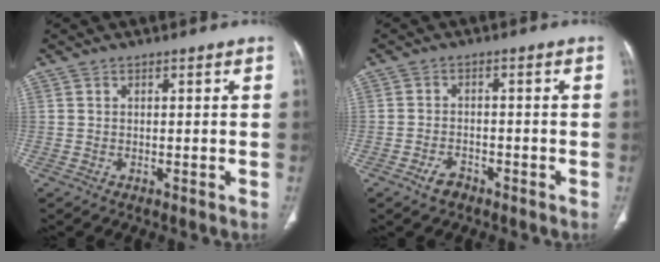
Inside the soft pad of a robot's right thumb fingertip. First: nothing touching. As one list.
[{"total": 3.1, "force": [-2.2, 1.8, 1.4], "torque": [-0.027, 0.016, -0.034]}]